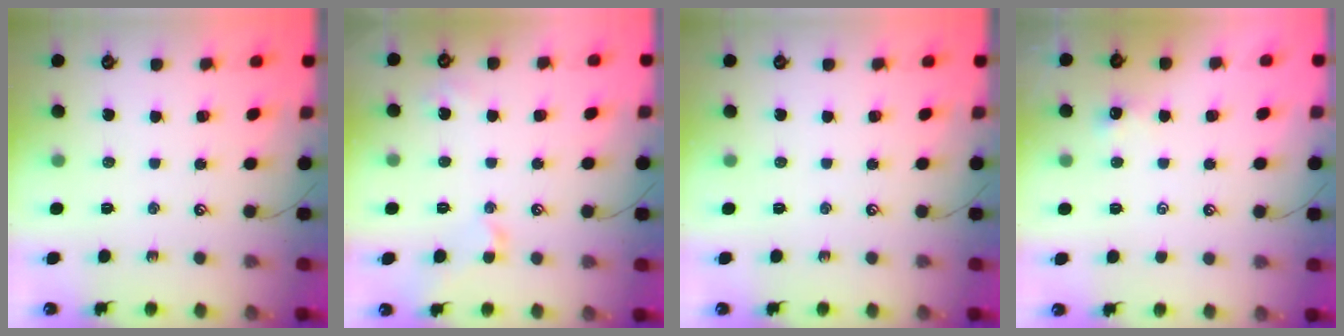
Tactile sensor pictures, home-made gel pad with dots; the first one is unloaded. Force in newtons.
{"total": 2.3, "press": 2.3, "slide": 0.6}
{"total": 0.0}
{"total": 2.0, "press": 2.0, "slide": 0.2}